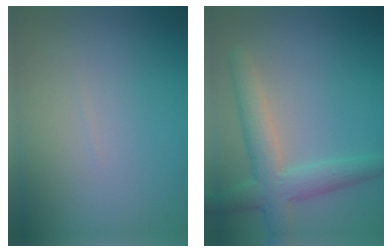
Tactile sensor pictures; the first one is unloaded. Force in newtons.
{"total": 4.4, "press": 4.4, "slide": 0.1}